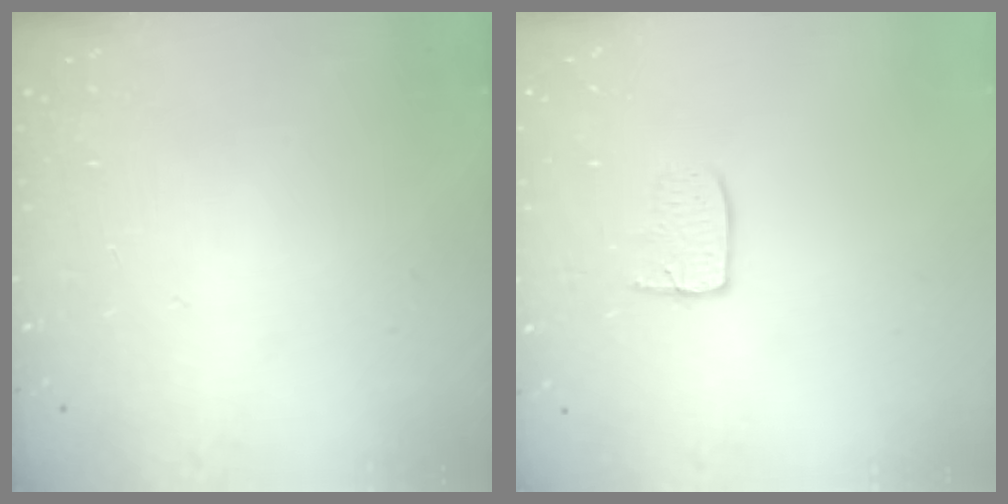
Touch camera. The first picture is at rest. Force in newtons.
{"total": 4.9, "press": 4.9, "slide": 0.3}